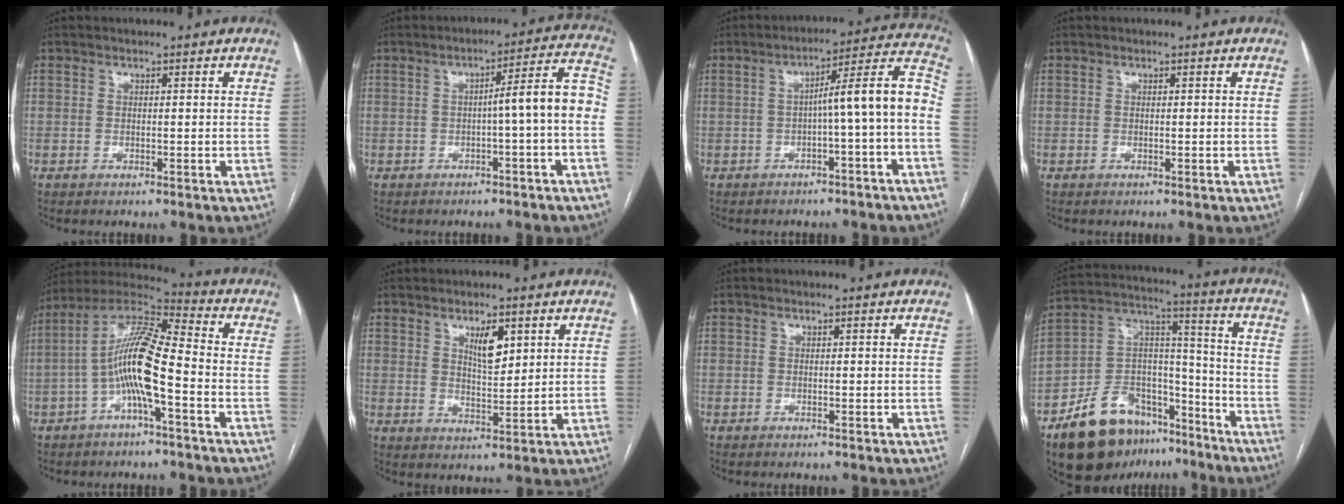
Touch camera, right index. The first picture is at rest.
{"total": 7.4, "force": [-1.5, -0.3, 7.2], "torque": [-0.091, 0.028, -0.021]}
{"total": 10.3, "force": [-2.4, -0.3, 10.0], "torque": [-0.129, 0.036, -0.035]}
{"total": 0.0}
{"total": 12.6, "force": [-3.0, 1.8, 12.1], "torque": [-0.240, 0.025, -0.060]}
{"total": 5.0, "force": [2.5, 1.7, 4.0], "torque": [-0.071, -0.004, 0.047]}
{"total": 0.0}
{"total": 18.3, "force": [-12.5, 10.2, 8.6], "torque": [-0.145, 0.050, -0.206]}